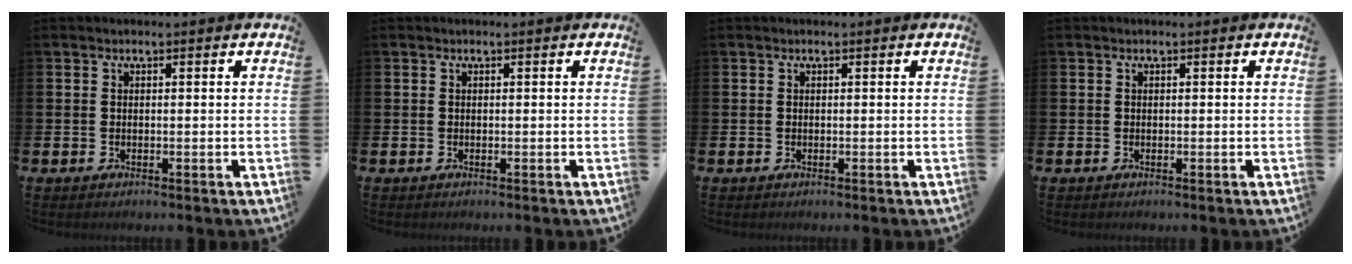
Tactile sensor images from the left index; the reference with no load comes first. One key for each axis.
{"total": 0.0}
{"total": 0.0}
{"total": 0.0}